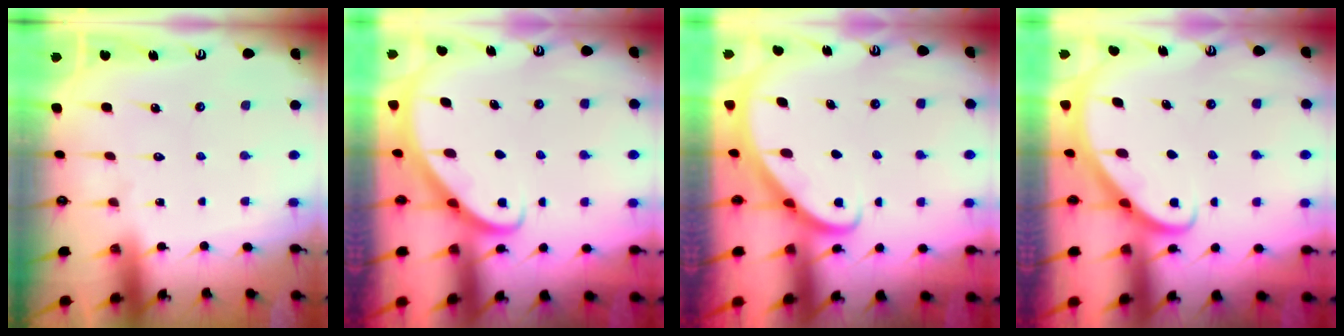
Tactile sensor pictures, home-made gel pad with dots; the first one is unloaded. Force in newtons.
{"total": 2.7, "press": 2.7, "slide": 0.2}
{"total": 2.3, "press": 2.3, "slide": 0.3}
{"total": 2.9, "press": 2.9, "slide": 0.2}